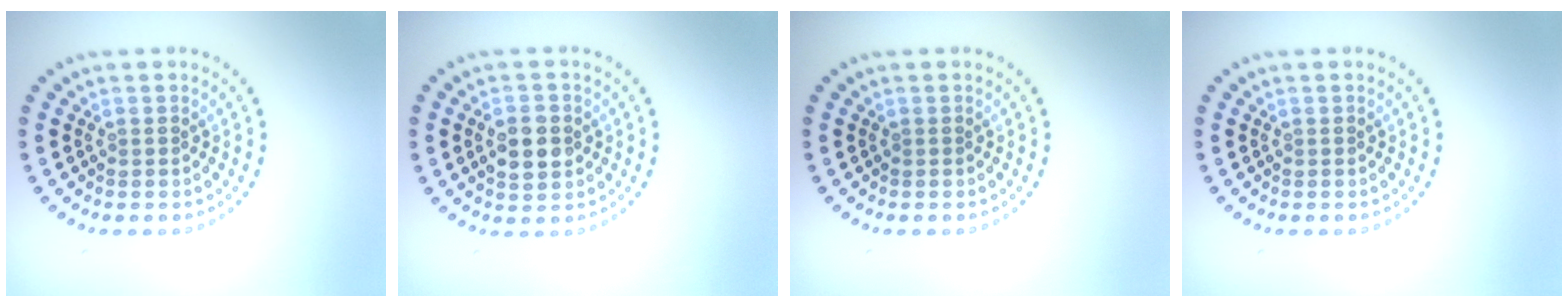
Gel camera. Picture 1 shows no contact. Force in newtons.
{"total": 3.0, "press": 3.0, "slide": 0.1}
{"total": 0.0}
{"total": 0.0}